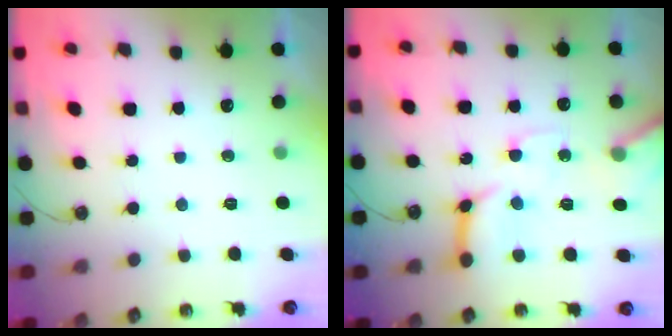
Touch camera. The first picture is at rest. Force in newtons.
{"total": 15.7, "press": 15.5, "slide": 2.2}